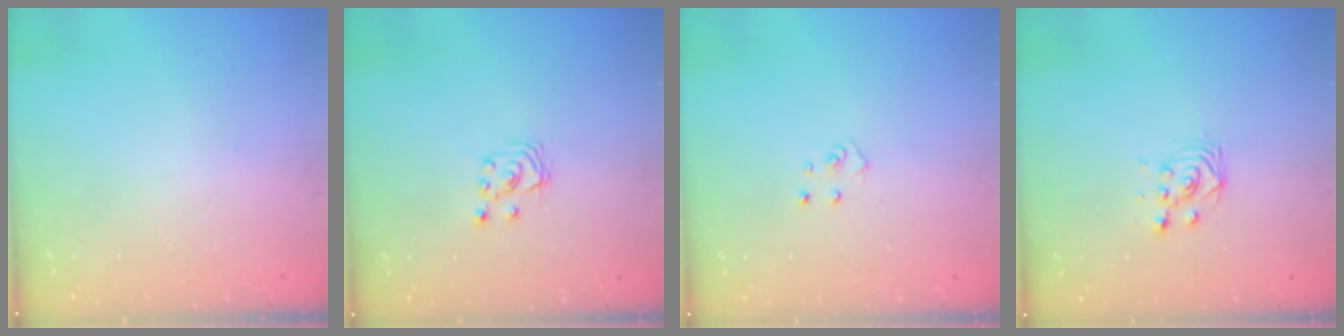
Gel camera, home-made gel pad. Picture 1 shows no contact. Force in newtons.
{"total": 3.5, "press": 3.5, "slide": 0.4}
{"total": 4.6, "press": 4.6, "slide": 0.4}
{"total": 2.8, "press": 2.5, "slide": 1.3}